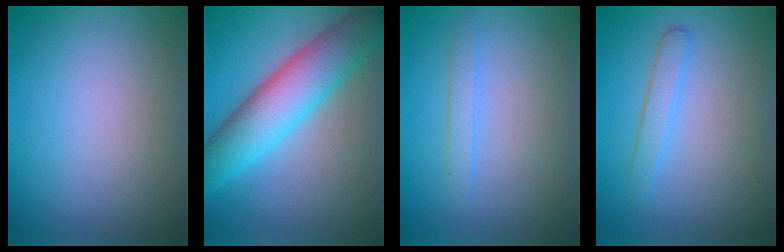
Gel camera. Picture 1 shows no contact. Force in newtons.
{"total": 8.3, "press": 8.3, "slide": 0.3}
{"total": 1.3, "press": 1.3, "slide": 0.0}
{"total": 1.7, "press": 1.7, "slide": 0.1}